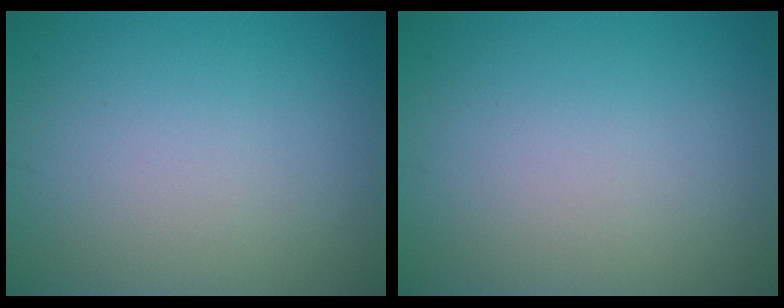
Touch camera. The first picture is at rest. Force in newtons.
{"total": 0.0}